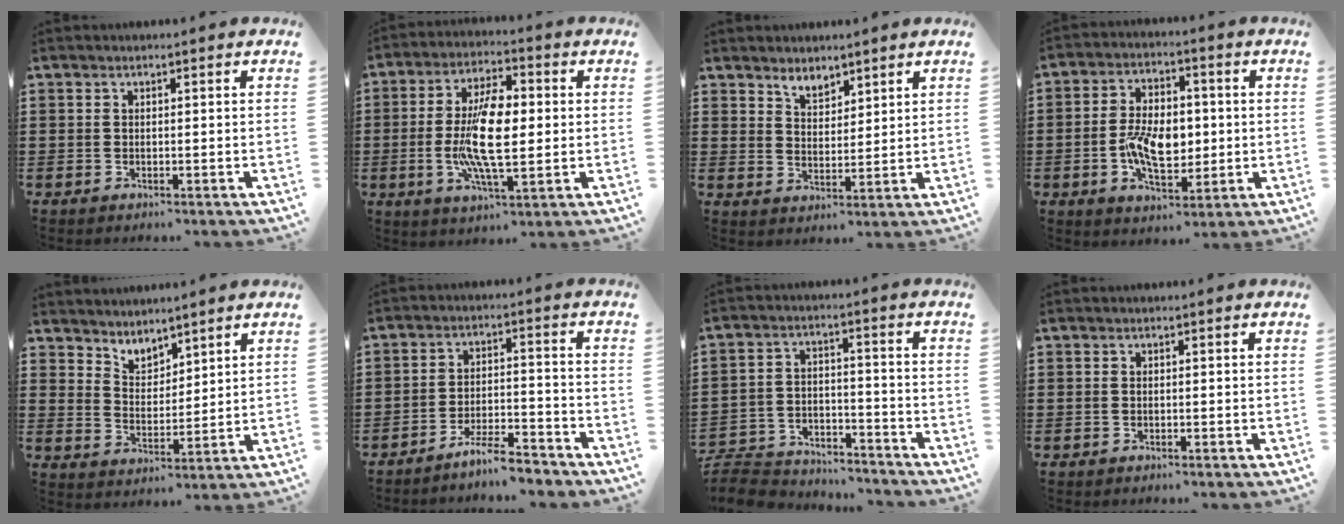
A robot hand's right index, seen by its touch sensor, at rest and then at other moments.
{"total": 11.4, "force": [-0.4, 4.4, 10.5], "torque": [-0.220, -0.003, -0.010]}
{"total": 3.3, "force": [3.2, 1.1, 0.2], "torque": [-0.013, 0.000, 0.061]}
{"total": 8.9, "force": [-0.9, 5.1, 7.2], "torque": [-0.126, 0.000, -0.024]}
{"total": 3.6, "force": [3.5, 0.6, -0.5], "torque": [-0.005, -0.012, 0.066]}
{"total": 5.7, "force": [-5.2, 0.3, 2.4], "torque": [-0.047, -0.001, -0.099]}
{"total": 7.2, "force": [-7.0, 1.4, 1.2], "torque": [-0.040, 0.010, -0.141]}
{"total": 0.0}